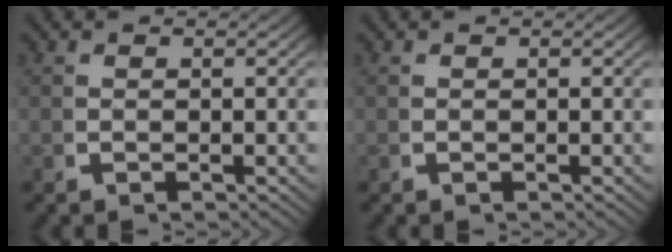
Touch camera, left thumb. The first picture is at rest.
{"total": 0.0}